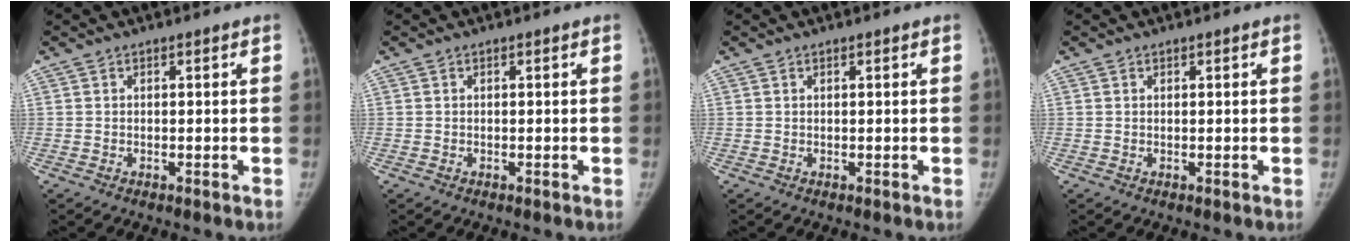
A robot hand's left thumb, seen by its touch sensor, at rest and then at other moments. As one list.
[{"total": 0.0}, {"total": 0.0}, {"total": 0.0}]